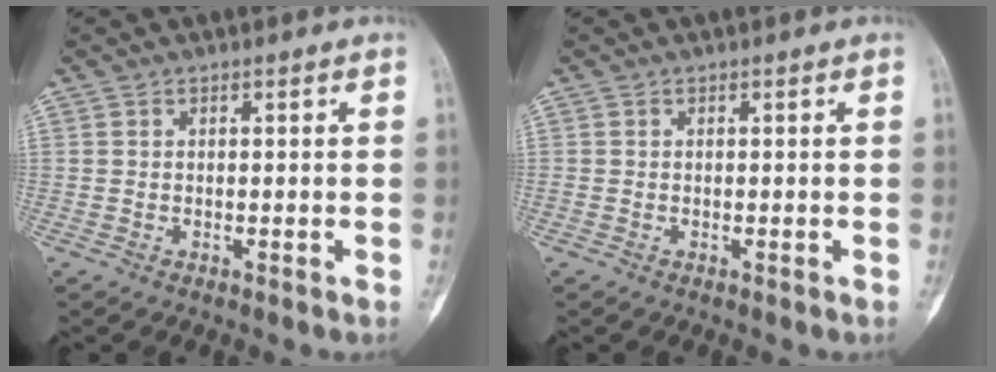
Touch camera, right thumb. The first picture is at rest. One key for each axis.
{"total": 0.0}